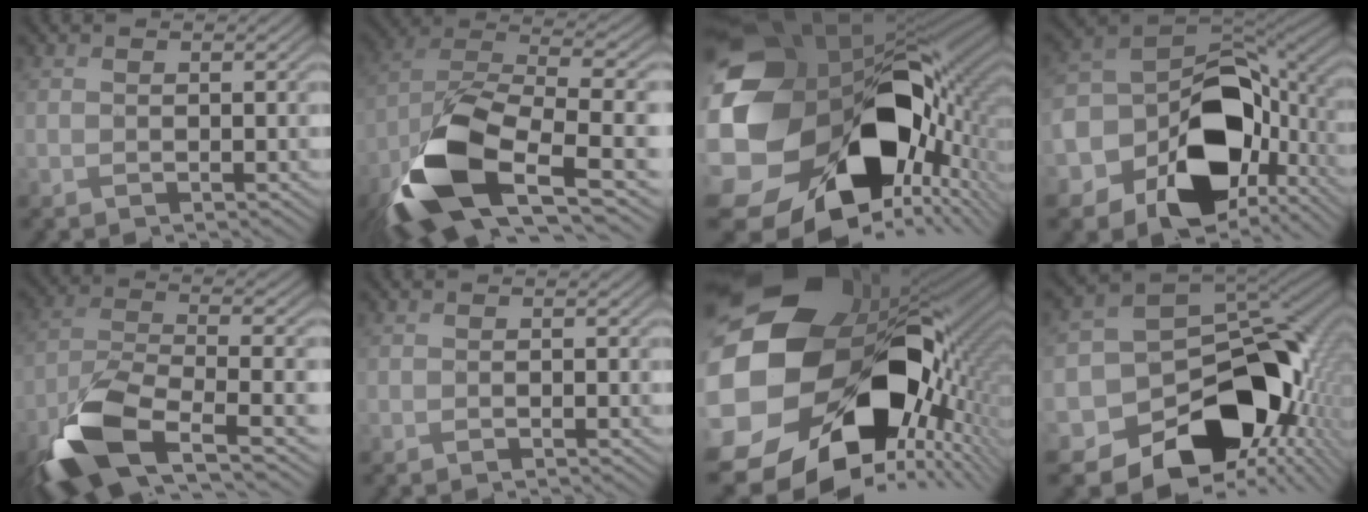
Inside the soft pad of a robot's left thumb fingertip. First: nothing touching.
{"total": 15.5, "force": [-6.5, 6.6, 12.4], "torque": [-0.275, -0.038, -0.117]}
{"total": 22.6, "force": [-2.5, 17.6, 13.9], "torque": [-0.337, -0.078, -0.011]}
{"total": 17.6, "force": [-6.2, 12.4, 10.8], "torque": [-0.216, -0.043, -0.102]}
{"total": 11.5, "force": [-6.2, 4.1, 8.8], "torque": [-0.187, -0.030, -0.131]}
{"total": 0.0}
{"total": 24.2, "force": [0.7, 19.6, 14.1], "torque": [-0.317, -0.044, 0.019]}
{"total": 15.3, "force": [-6.9, 11.2, 7.8], "torque": [-0.135, -0.044, -0.107]}